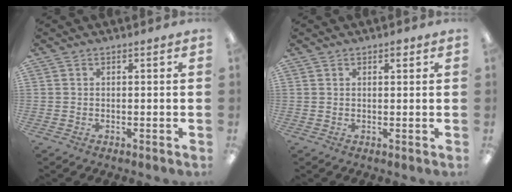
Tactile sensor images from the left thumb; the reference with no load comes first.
{"total": 1.7, "force": [1.2, 0.7, 1.1], "torque": [-0.006, -0.004, 0.016]}